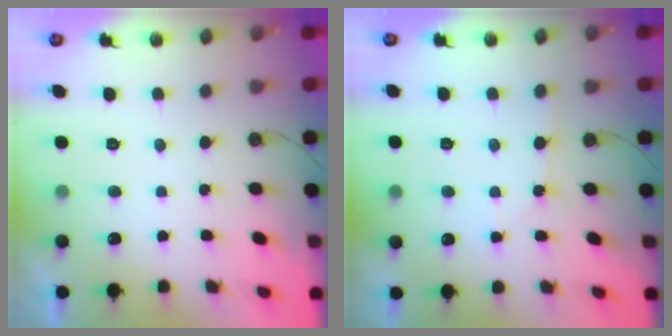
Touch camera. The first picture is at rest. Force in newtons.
{"total": 3.6, "press": 3.5, "slide": 0.5}